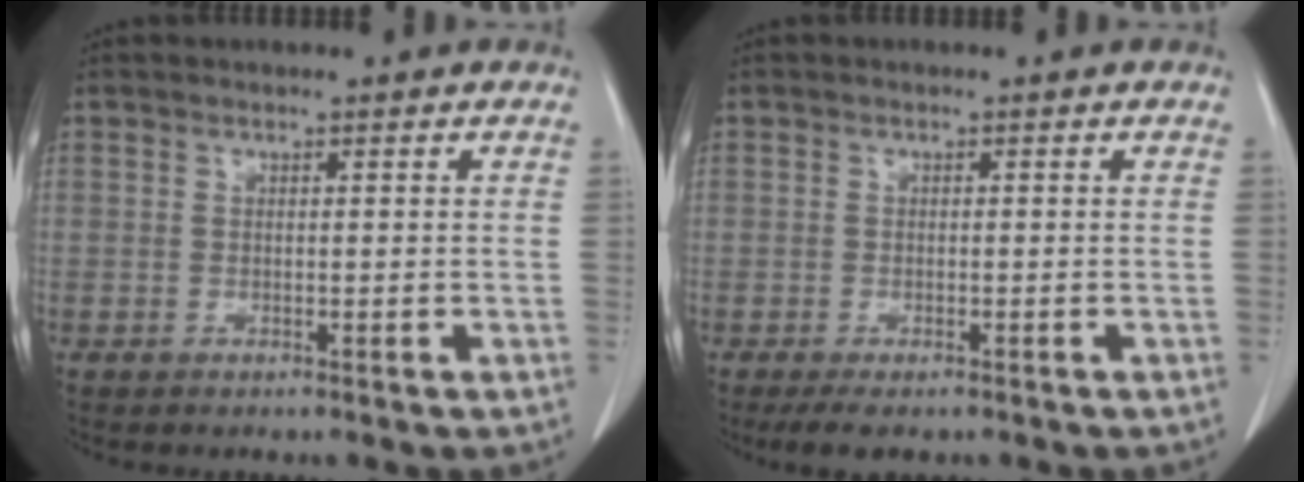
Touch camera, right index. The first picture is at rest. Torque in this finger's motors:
{"motor_torque": [-0.89, -0.52, -0.55, -0.21]}